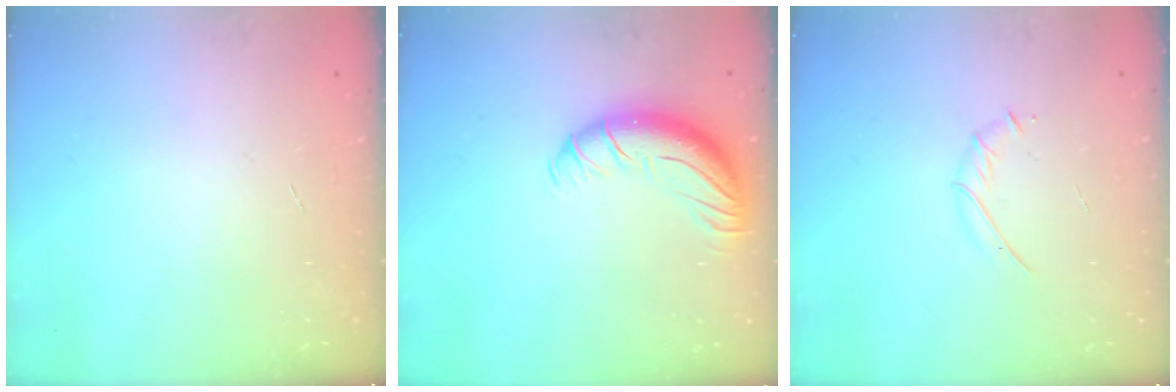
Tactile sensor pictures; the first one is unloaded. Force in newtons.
{"total": 11.7, "press": 11.4, "slide": 2.4}
{"total": 3.8, "press": 3.7, "slide": 1.1}